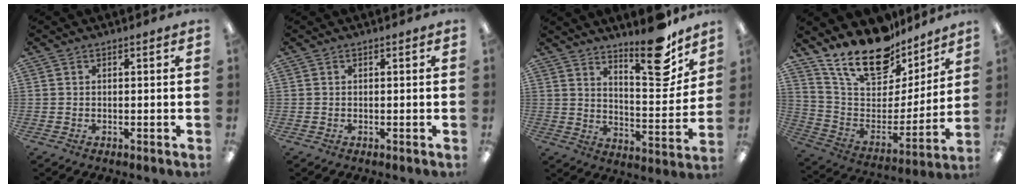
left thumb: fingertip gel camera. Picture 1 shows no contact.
{"total": 0.0}
{"total": 15.9, "force": [12.2, 4.9, 9.0], "torque": [-0.105, -0.097, 0.197]}
{"total": 20.5, "force": [16.6, 8.2, 8.6], "torque": [-0.174, -0.115, 0.299]}